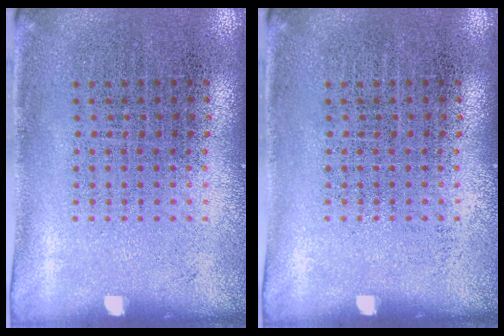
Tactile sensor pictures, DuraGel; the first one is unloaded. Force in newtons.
{"total": 0.0}